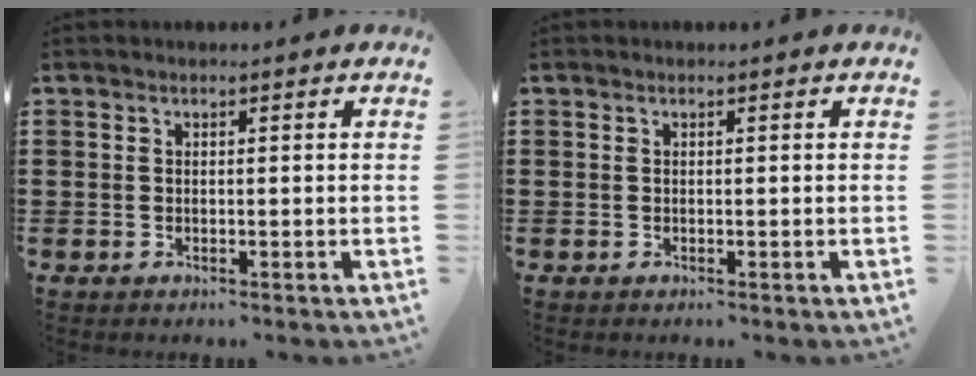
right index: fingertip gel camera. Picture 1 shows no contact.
{"total": 0.0}